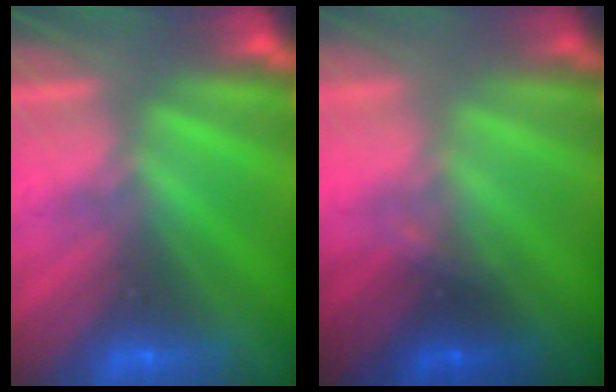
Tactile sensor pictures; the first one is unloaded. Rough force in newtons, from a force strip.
{"total": 1.6}